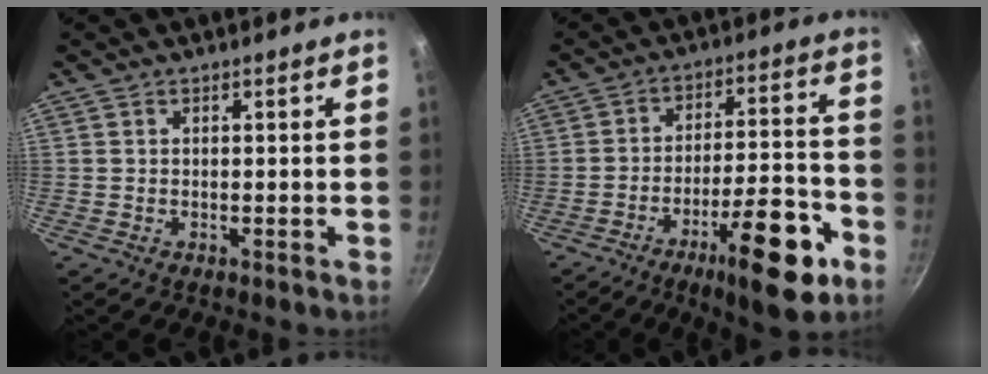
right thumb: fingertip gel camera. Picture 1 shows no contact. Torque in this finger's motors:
{"motor_torque": [2.88, 2.13, 2.25, -0.52, 0.30]}